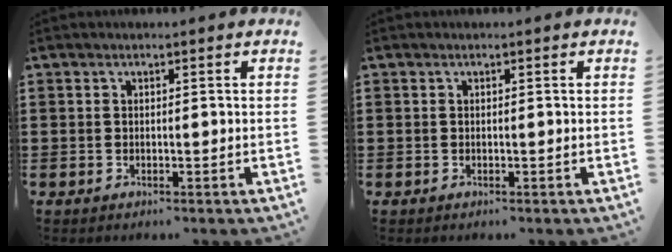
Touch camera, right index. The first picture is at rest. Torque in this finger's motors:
{"motor_torque": [0.26, 0.49, 0.00, 0.00]}